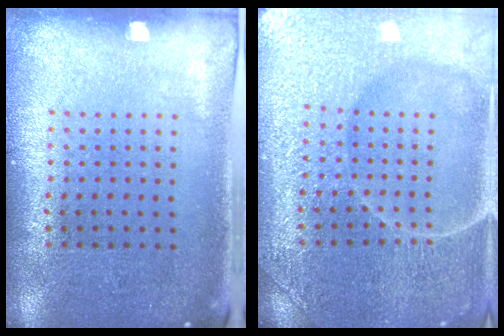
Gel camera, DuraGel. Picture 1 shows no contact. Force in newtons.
{"total": 7.4, "press": 7.3, "slide": 1.0}